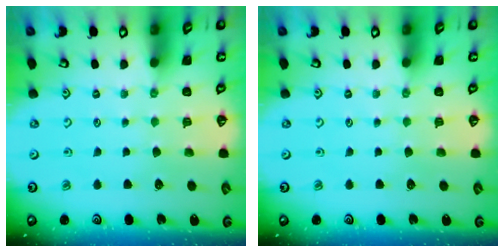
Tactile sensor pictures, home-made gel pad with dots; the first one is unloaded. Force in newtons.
{"total": 0.0}